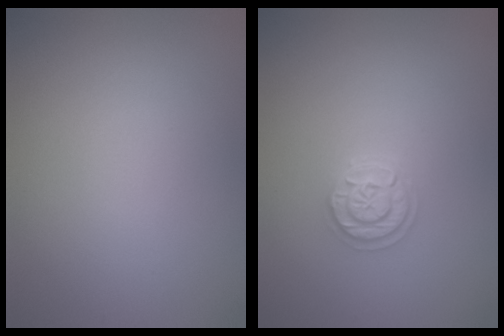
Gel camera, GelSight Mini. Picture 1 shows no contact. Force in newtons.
{"total": 2.1, "press": 2.1, "slide": 0.5}